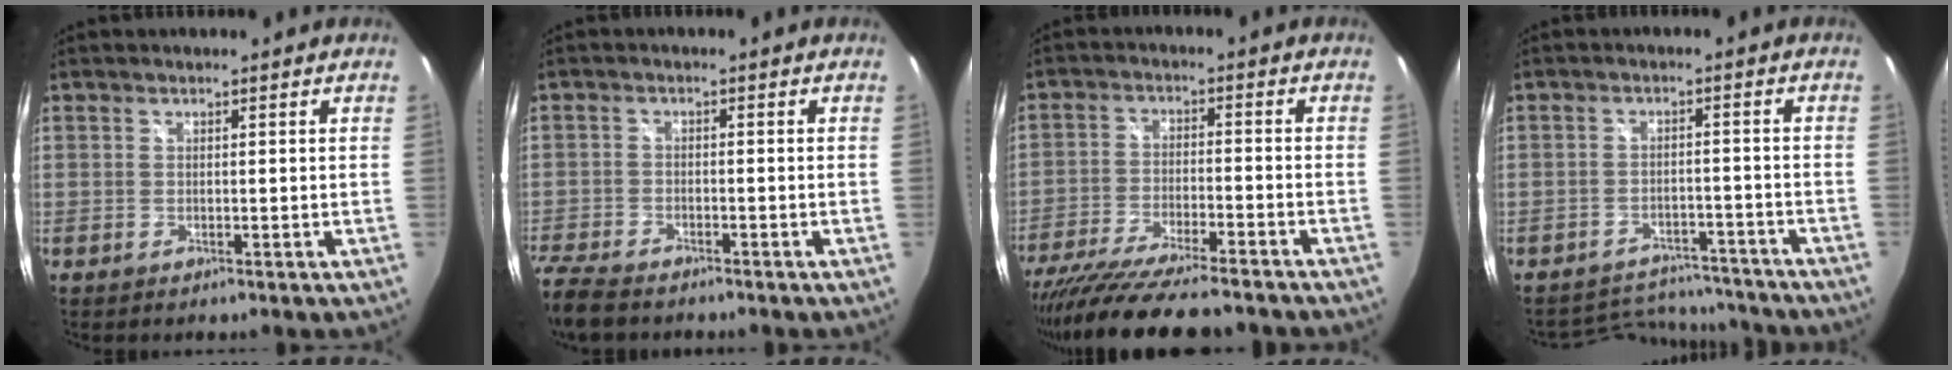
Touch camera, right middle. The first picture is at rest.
{"total": 7.7, "force": [-6.6, 2.1, 3.3], "torque": [-0.102, -0.027, -0.132]}
{"total": 17.7, "force": [-15.3, 1.9, 8.8], "torque": [-0.172, -0.043, -0.250]}
{"total": 11.1, "force": [-10.4, 3.4, 1.7], "torque": [-0.045, 0.024, -0.136]}